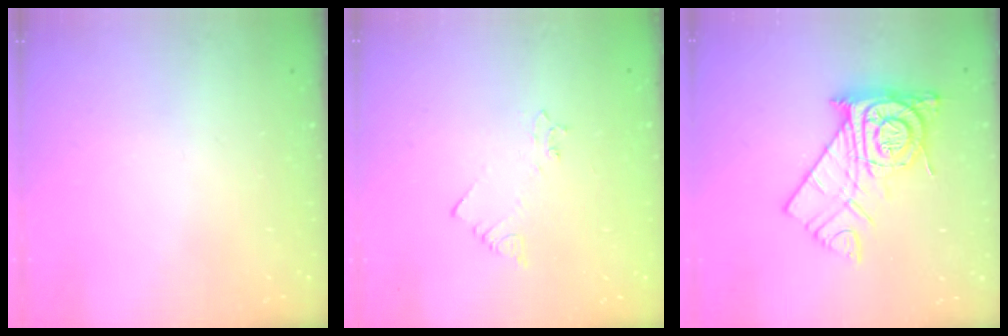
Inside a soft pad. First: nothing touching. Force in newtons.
{"total": 2.1, "press": 2.1, "slide": 0.3}
{"total": 15.0, "press": 14.9, "slide": 1.1}